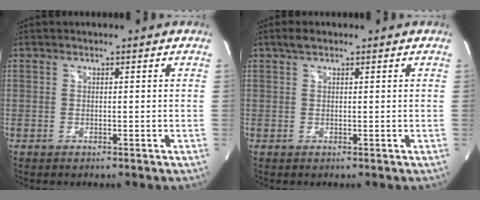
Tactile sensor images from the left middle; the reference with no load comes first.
{"total": 1.6, "force": [1.1, 0.6, 1.0], "torque": [-0.022, 0.011, 0.021]}